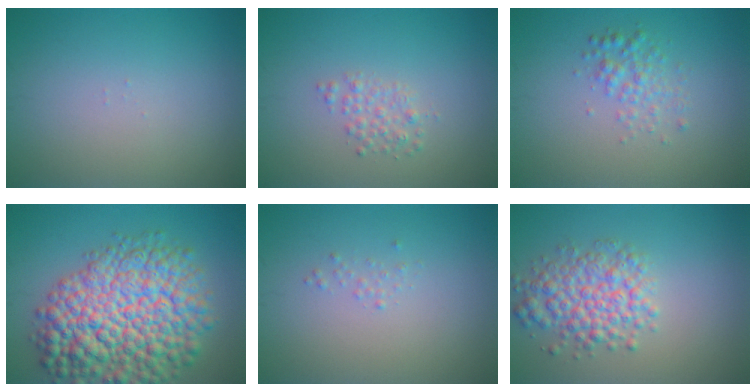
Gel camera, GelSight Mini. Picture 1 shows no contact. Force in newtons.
{"total": 1.5, "press": 1.5, "slide": 0.0}
{"total": 2.1, "press": 2.1, "slide": 0.0}
{"total": 13.0, "press": 12.9, "slide": 0.5}
{"total": 0.5, "press": 0.5, "slide": 0.0}
{"total": 4.8, "press": 4.8, "slide": 0.2}